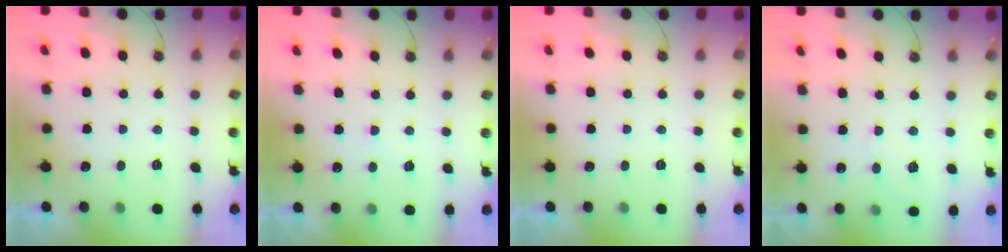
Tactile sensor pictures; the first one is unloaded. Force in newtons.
{"total": 2.4, "press": 2.4, "slide": 0.4}
{"total": 0.0}
{"total": 4.5, "press": 4.5, "slide": 0.5}